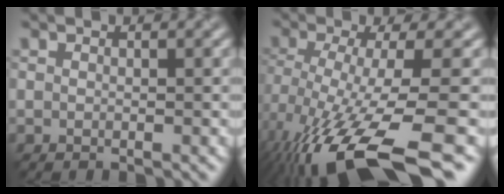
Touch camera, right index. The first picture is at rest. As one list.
[{"total": 11.9, "force": [-6.3, 3.5, 9.5], "torque": [-0.181, -0.021, -0.097]}]